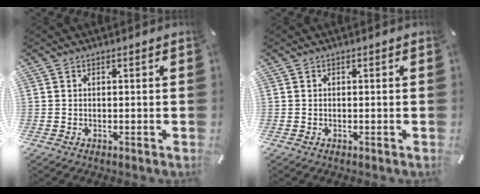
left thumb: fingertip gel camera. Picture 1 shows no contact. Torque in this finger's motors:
{"motor_torque": [0.00, 0.00, -0.01, 0.01, 0.00]}